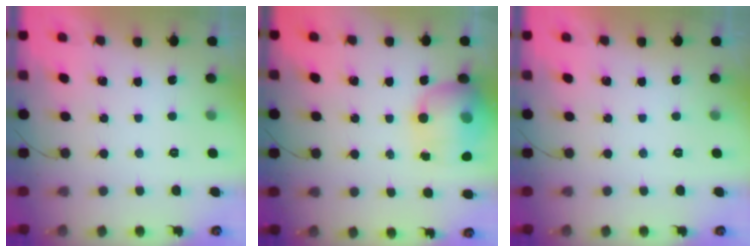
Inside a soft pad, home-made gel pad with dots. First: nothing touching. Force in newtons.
{"total": 13.2, "press": 12.8, "slide": 3.4}
{"total": 0.0}